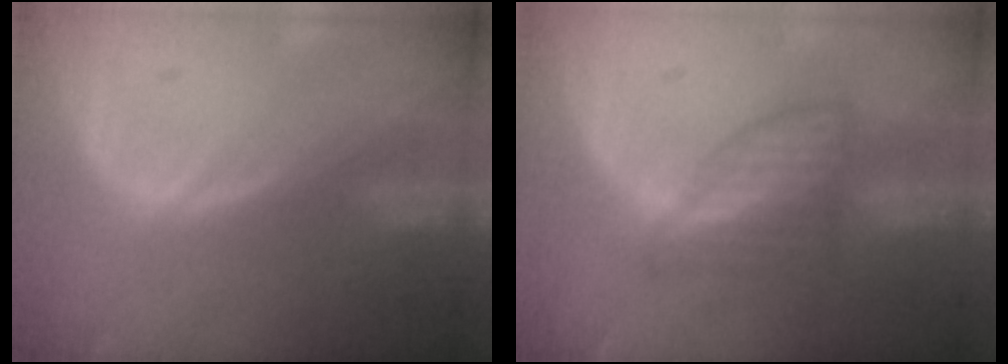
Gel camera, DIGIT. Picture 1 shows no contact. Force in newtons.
{"total": 5.9, "press": 5.8, "slide": 0.3}